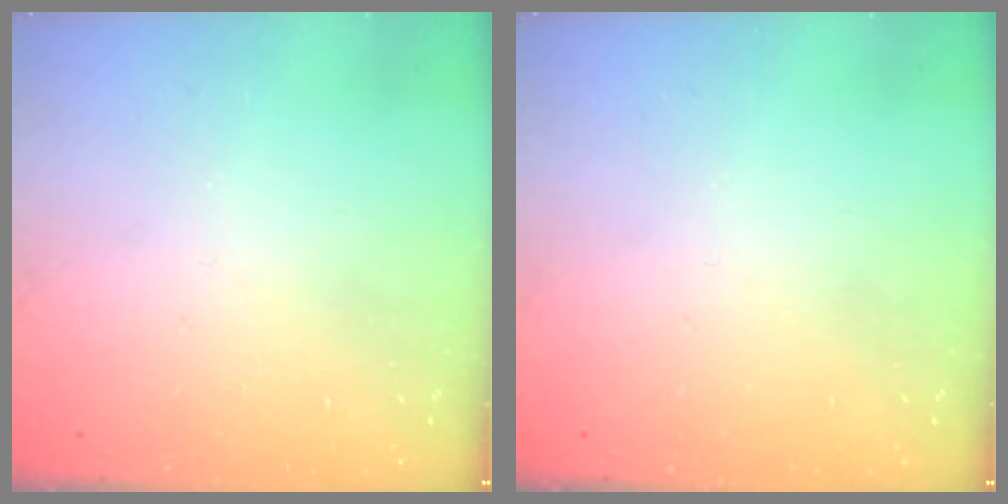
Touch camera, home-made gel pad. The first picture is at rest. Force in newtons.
{"total": 0.0}